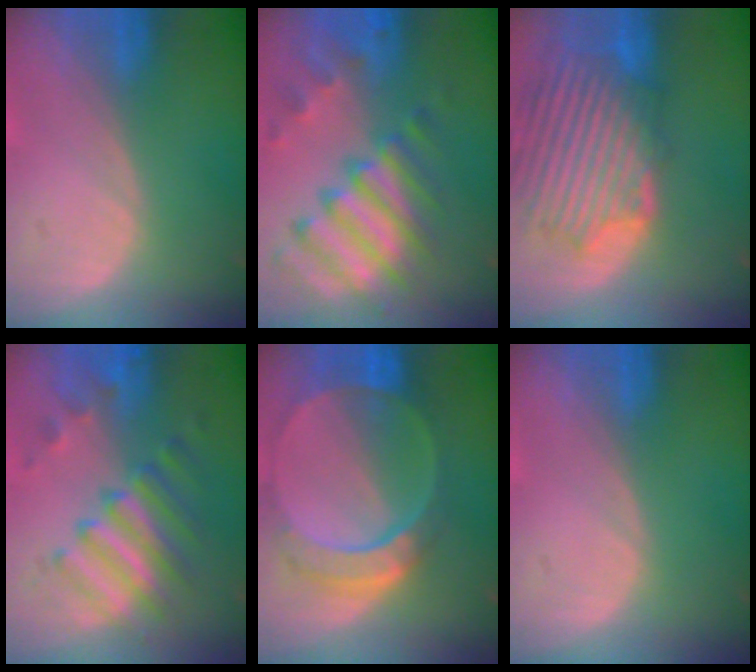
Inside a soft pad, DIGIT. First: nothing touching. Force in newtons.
{"total": 11.3, "press": 9.7, "slide": 5.8}
{"total": 12.0, "press": 11.3, "slide": 4.1}
{"total": 8.7, "press": 8.3, "slide": 2.4}
{"total": 9.6, "press": 8.3, "slide": 4.7}
{"total": 0.0}